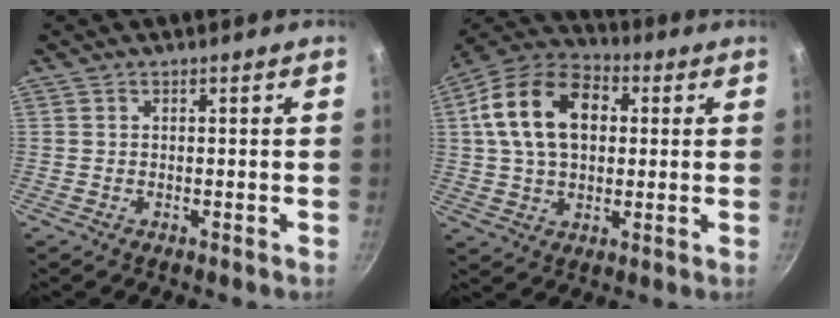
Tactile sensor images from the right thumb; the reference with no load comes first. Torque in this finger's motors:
{"motor_torque": [-0.34, 1.14, 0.70, 0.15, 0.17]}